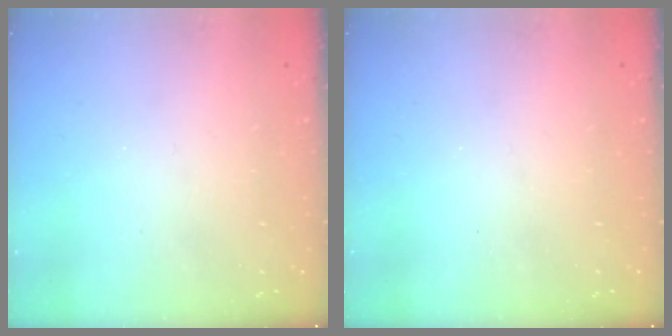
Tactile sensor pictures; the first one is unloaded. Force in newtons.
{"total": 0.0}